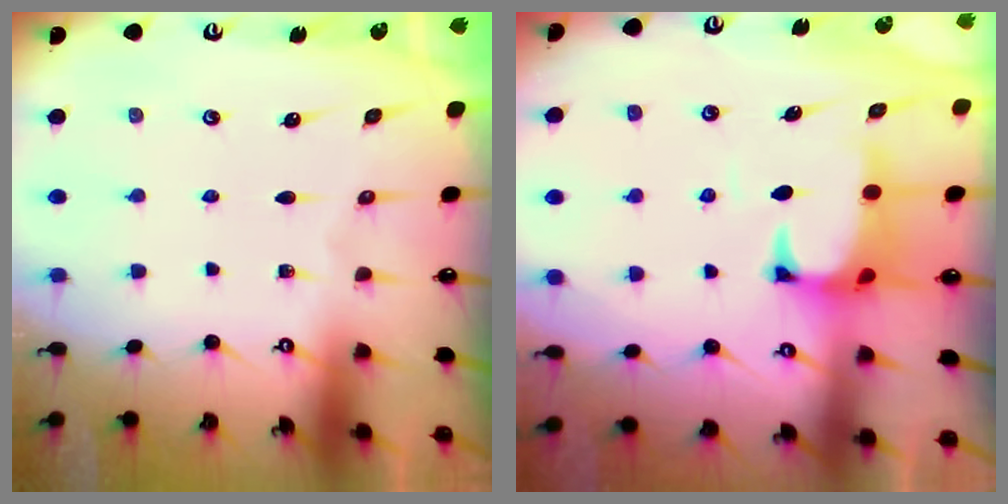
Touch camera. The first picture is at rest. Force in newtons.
{"total": 1.3, "press": 0.8, "slide": 1.0}